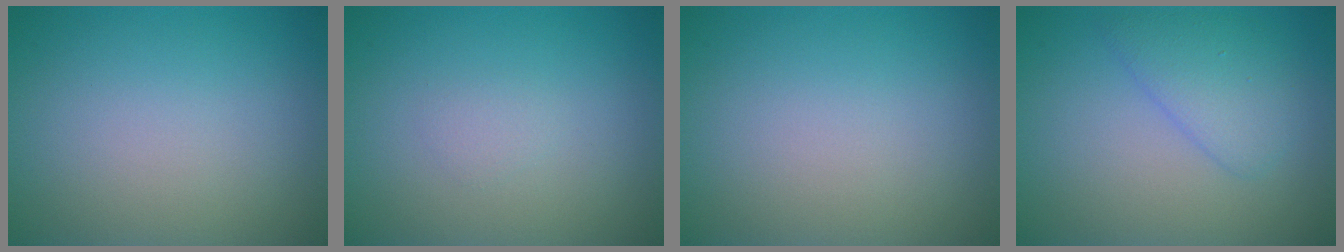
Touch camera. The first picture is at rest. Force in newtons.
{"total": 0.7, "press": 0.7, "slide": 0.1}
{"total": 0.0}
{"total": 3.0, "press": 3.0, "slide": 0.2}